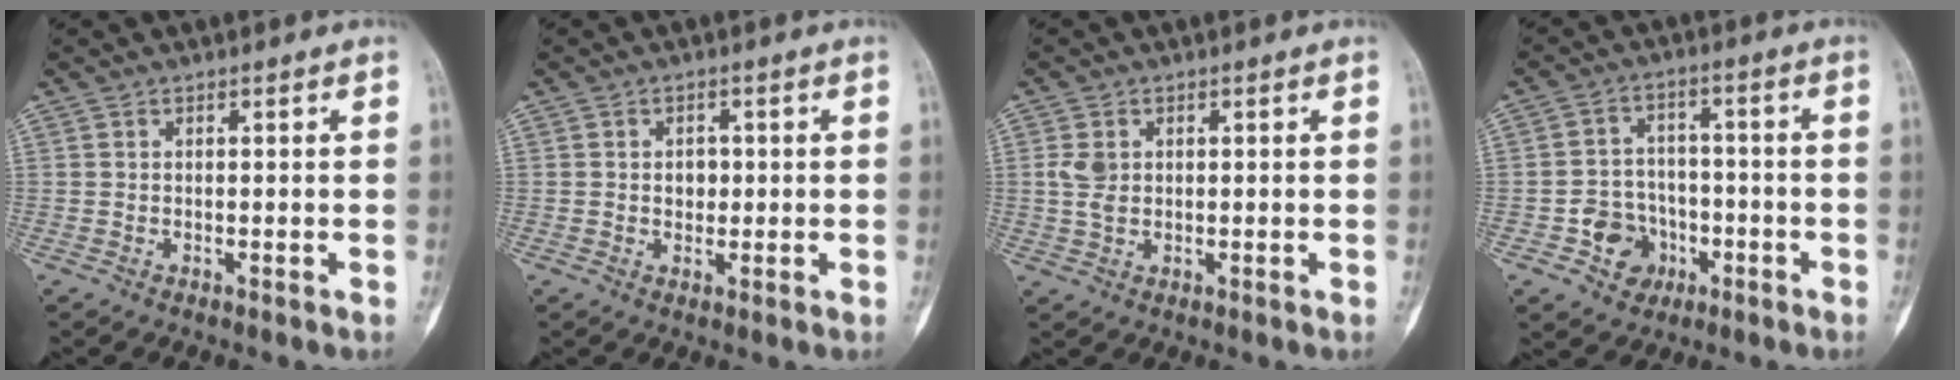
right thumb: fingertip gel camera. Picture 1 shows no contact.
{"total": 2.6, "force": [0.1, 2.1, 1.5], "torque": [-0.005, 0.004, 0.001]}
{"total": 3.5, "force": [0.6, 2.6, 2.3], "torque": [-0.042, 0.000, 0.016]}
{"total": 8.0, "force": [-3.3, 6.8, 2.5], "torque": [-0.002, 0.031, -0.050]}